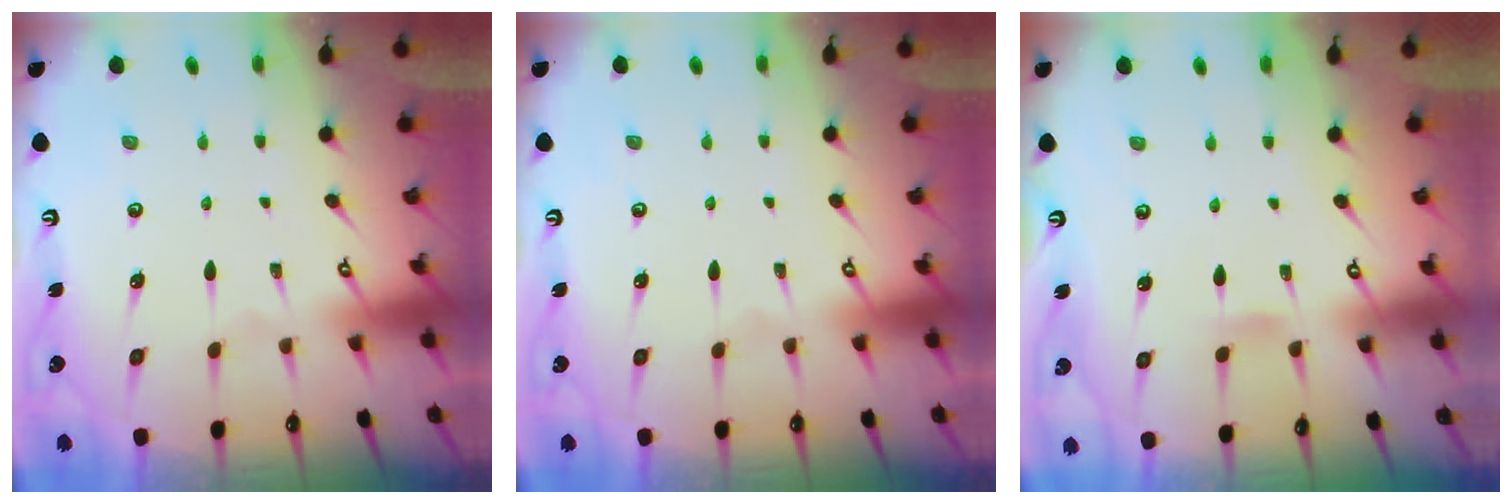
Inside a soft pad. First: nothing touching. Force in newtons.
{"total": 0.0}
{"total": 3.7, "press": 3.7, "slide": 0.3}